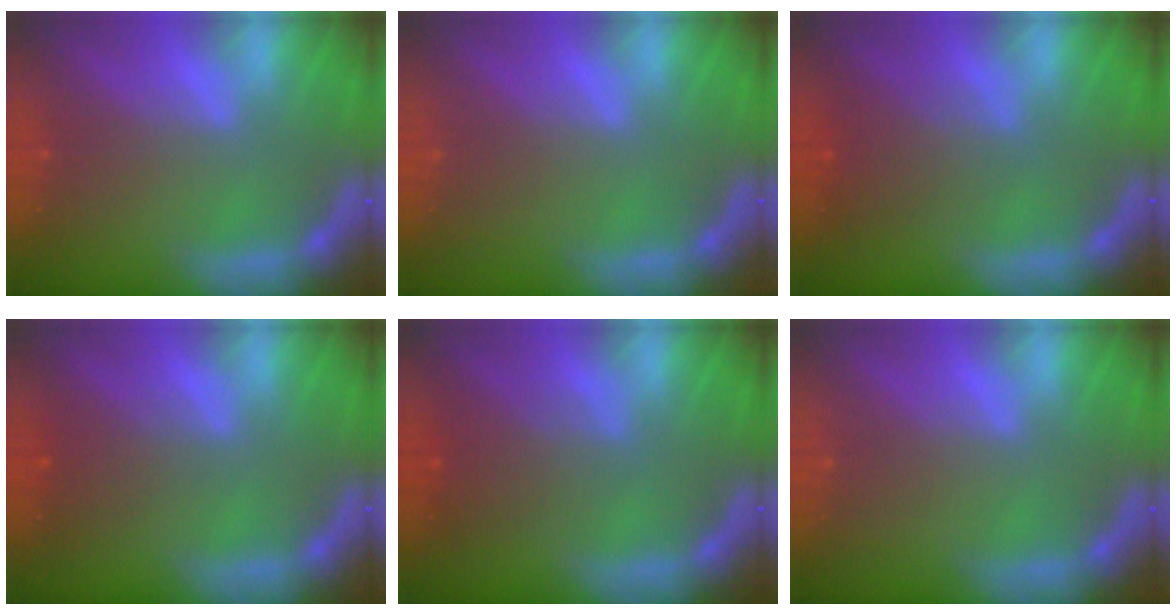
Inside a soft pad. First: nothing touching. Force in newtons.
{"total": 0.0}
{"total": 2.9}
{"total": 2.0}
{"total": 2.9}
{"total": 0.0}